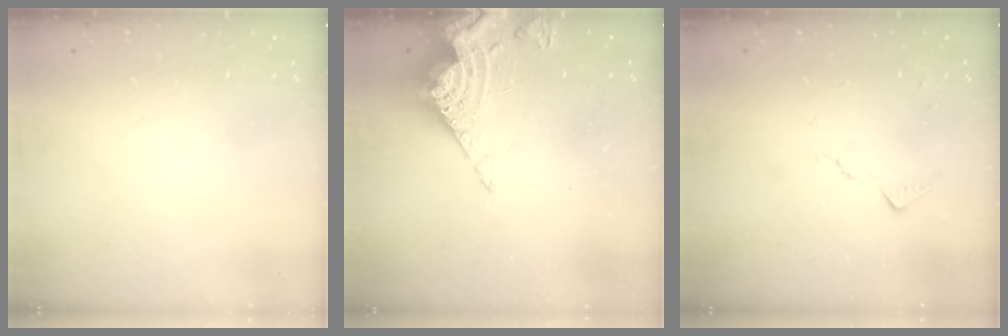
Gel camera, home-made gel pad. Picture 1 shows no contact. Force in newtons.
{"total": 14.0, "press": 13.9, "slide": 1.6}
{"total": 6.0, "press": 5.9, "slide": 0.8}